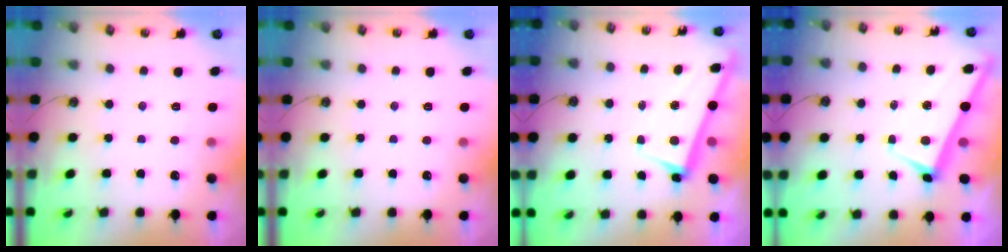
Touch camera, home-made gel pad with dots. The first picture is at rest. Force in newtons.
{"total": 0.0}
{"total": 2.6, "press": 2.5, "slide": 1.0}
{"total": 1.0, "press": 0.9, "slide": 0.4}